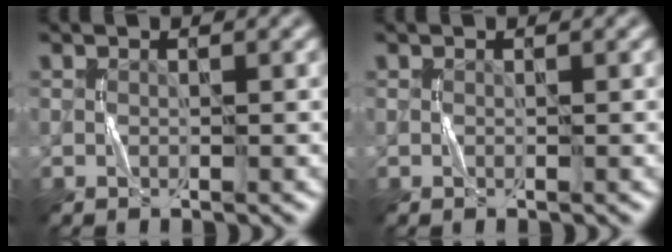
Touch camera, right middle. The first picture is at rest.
{"total": 0.0}